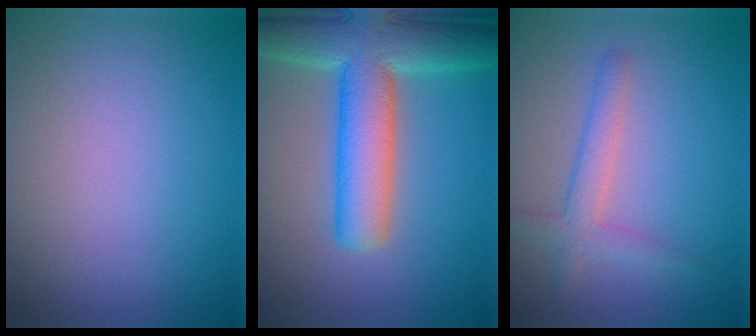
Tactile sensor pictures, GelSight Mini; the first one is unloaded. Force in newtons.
{"total": 8.8, "press": 8.8, "slide": 0.6}
{"total": 2.5, "press": 2.5, "slide": 0.2}